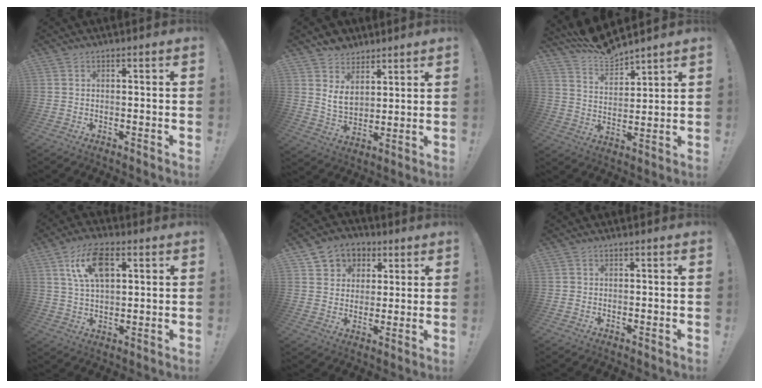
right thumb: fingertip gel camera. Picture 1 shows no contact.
{"total": 8.4, "force": [5.1, 6.0, 3.0], "torque": [-0.057, -0.035, 0.103]}
{"total": 8.7, "force": [8.4, 1.5, 1.3], "torque": [-0.048, -0.071, 0.157]}
{"total": 12.1, "force": [4.6, 6.7, 8.9], "torque": [-0.151, 0.008, 0.085]}
{"total": 7.4, "force": [2.4, 6.9, 1.4], "torque": [-0.011, -0.019, 0.049]}
{"total": 0.6, "force": [0.0, 0.6, 0.0], "torque": [-0.008, 0.005, 0.002]}